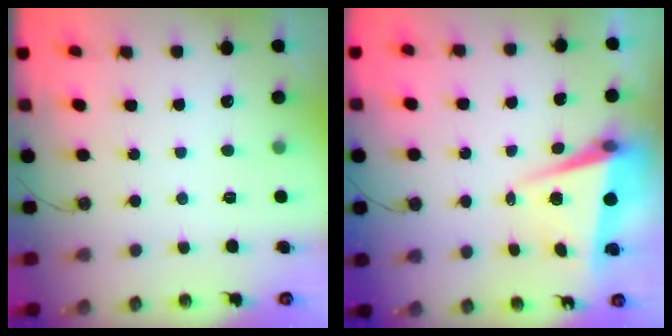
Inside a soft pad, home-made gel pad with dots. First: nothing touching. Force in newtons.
{"total": 6.3, "press": 4.6, "slide": 4.2}